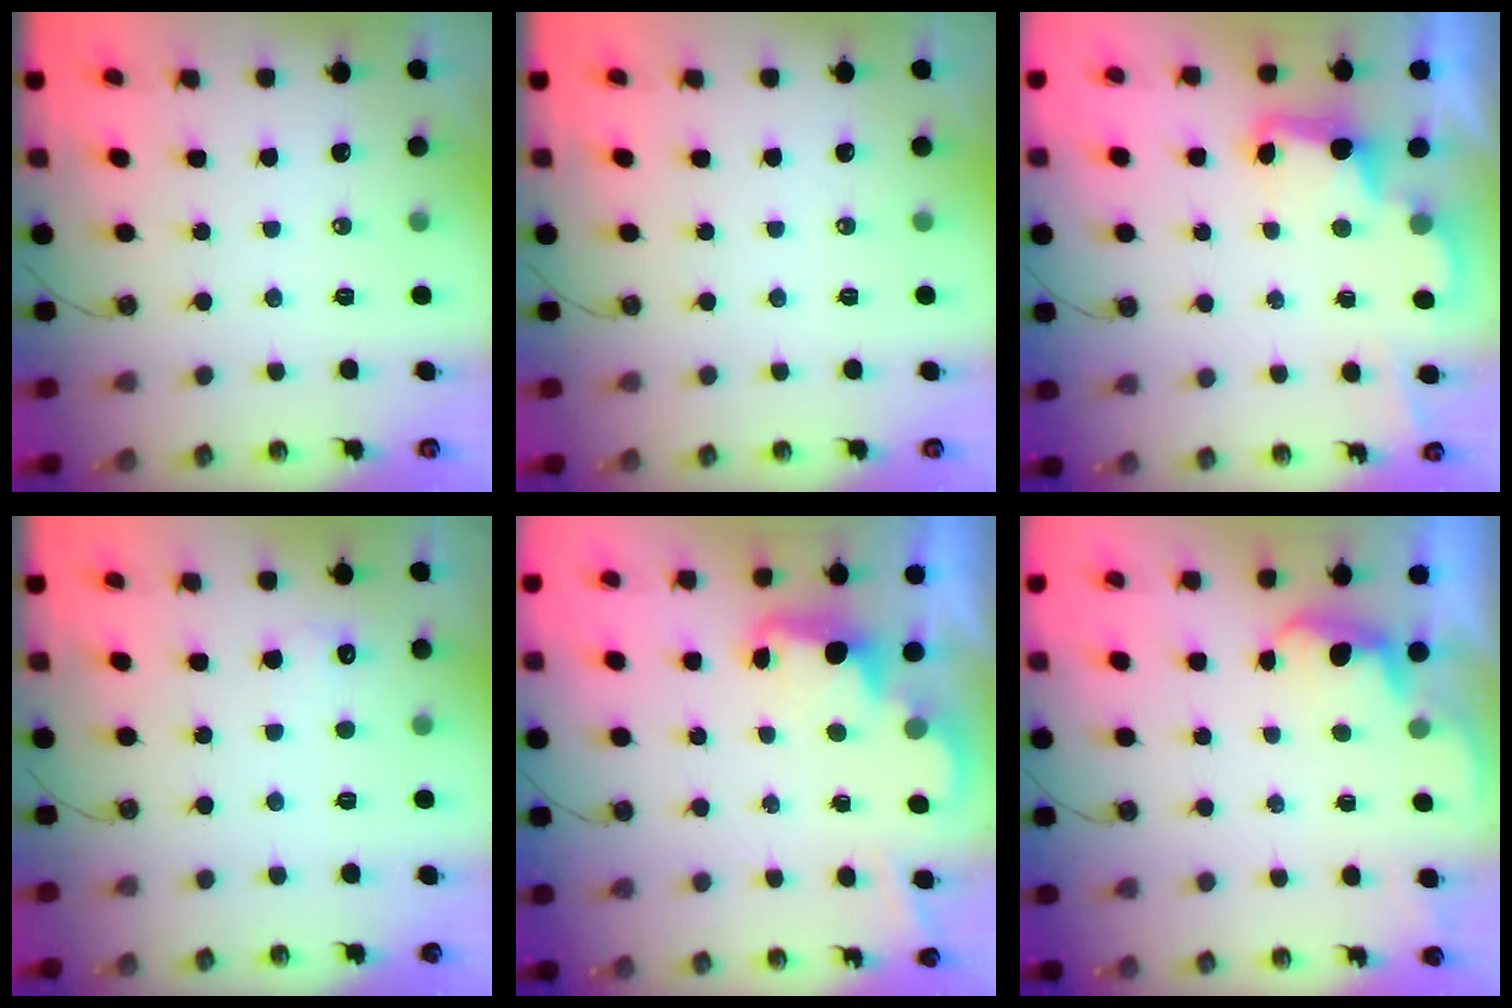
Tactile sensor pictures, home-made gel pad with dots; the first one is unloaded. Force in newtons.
{"total": 0.0}
{"total": 3.2, "press": 3.1, "slide": 0.6}
{"total": 3.9, "press": 3.7, "slide": 1.0}
{"total": 2.4, "press": 2.4, "slide": 0.5}
{"total": 2.3, "press": 2.1, "slide": 0.9}